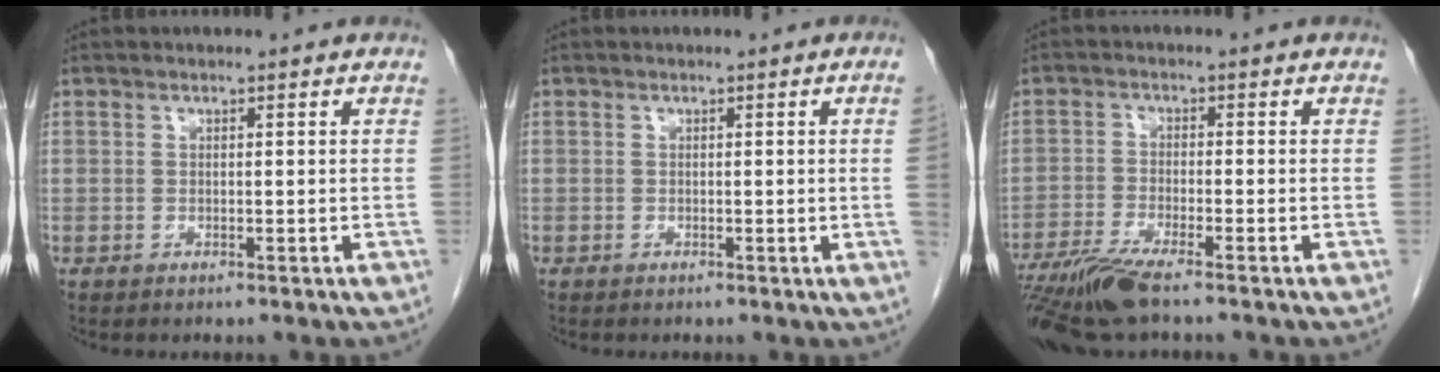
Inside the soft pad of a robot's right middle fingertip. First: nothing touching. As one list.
[{"total": 1.8, "force": [-0.2, -0.8, 1.6], "torque": [-0.017, -0.001, -0.004]}, {"total": 7.9, "force": [-6.2, 0.4, 4.9], "torque": [-0.091, -0.021, -0.112]}]